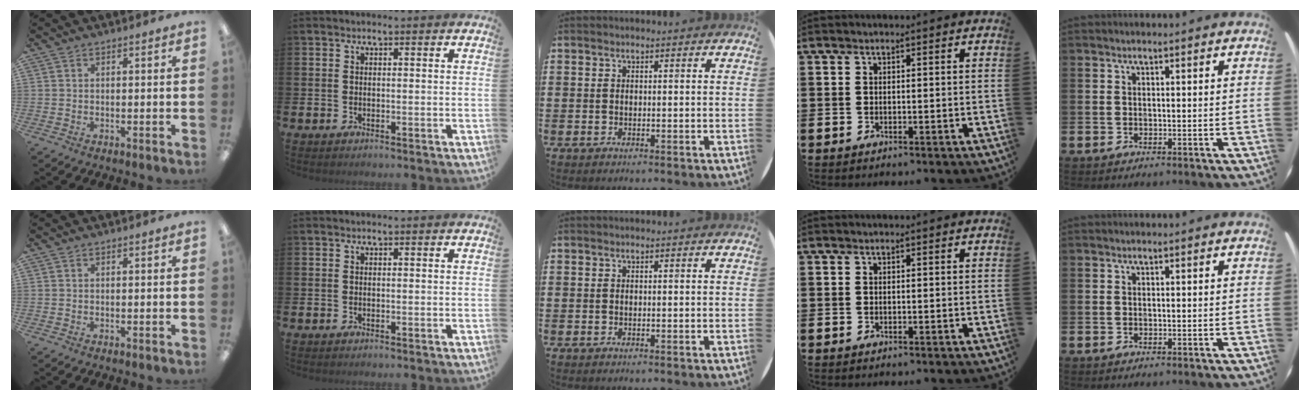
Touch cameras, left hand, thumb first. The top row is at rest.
{}